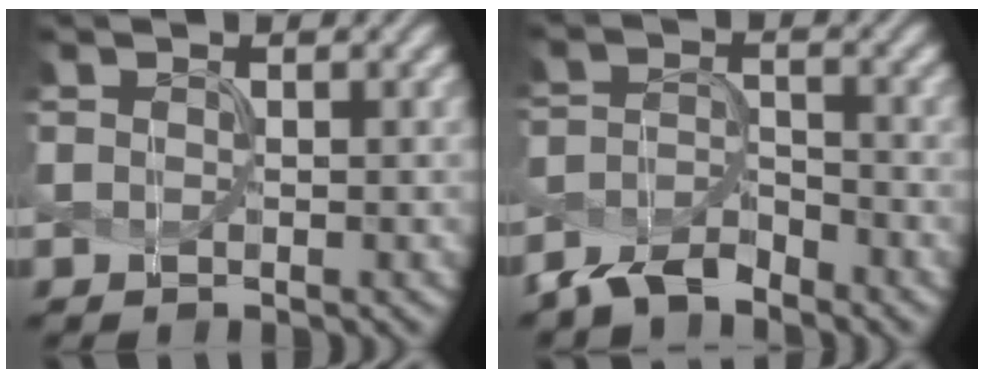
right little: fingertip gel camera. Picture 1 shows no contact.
{"total": 4.1, "force": [-3.6, 1.4, 1.3], "torque": [-0.030, 0.000, -0.072]}